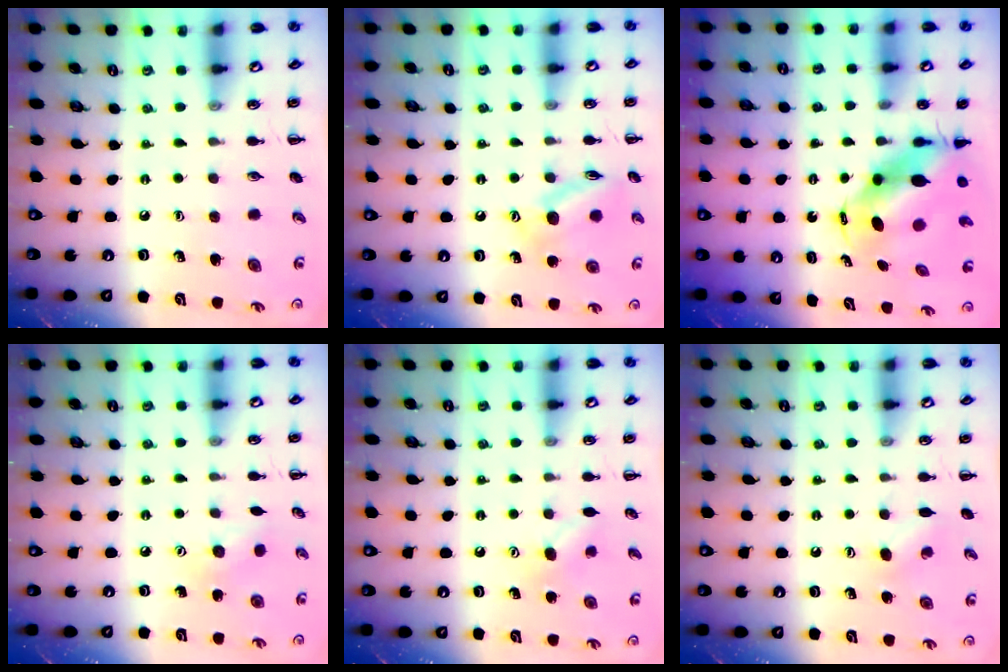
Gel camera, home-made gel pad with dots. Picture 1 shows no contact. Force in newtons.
{"total": 12.4, "press": 12.4, "slide": 1.1}
{"total": 7.1, "press": 6.9, "slide": 1.8}
{"total": 6.1, "press": 6.0, "slide": 1.2}
{"total": 6.6, "press": 6.4, "slide": 1.5}
{"total": 4.6, "press": 4.5, "slide": 1.2}